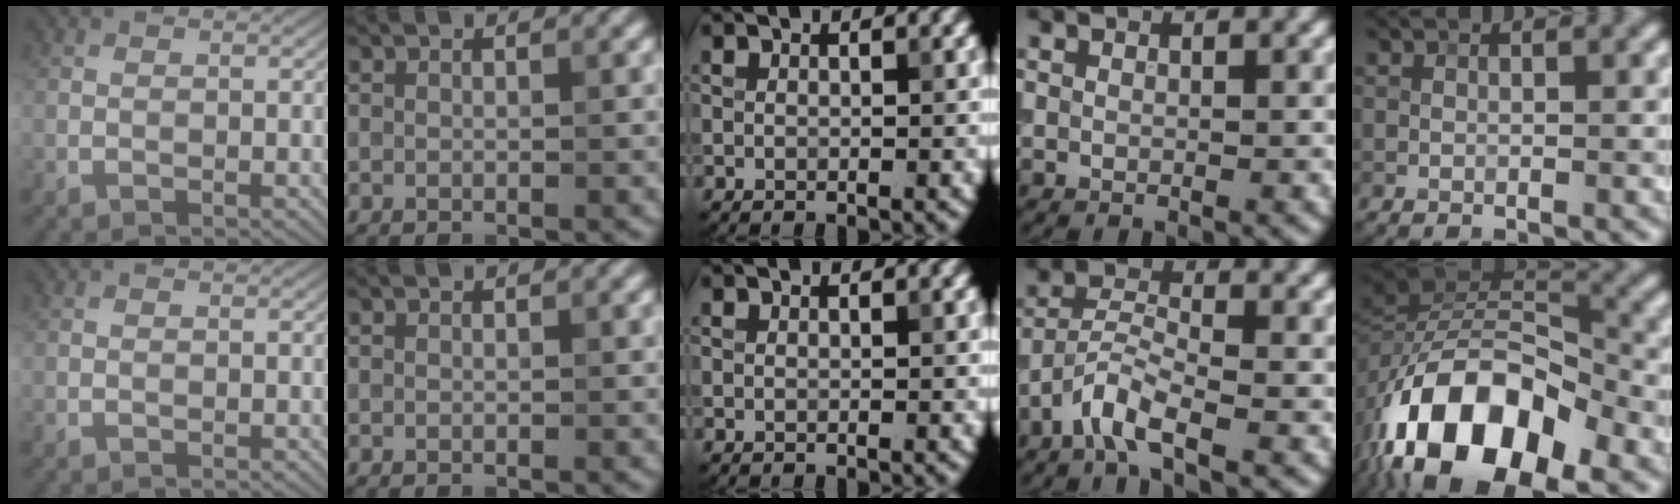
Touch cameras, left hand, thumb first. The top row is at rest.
{"ring": {"total": 3.5, "force": [-2.4, 0.7, 2.4], "torque": [-0.054, 0.006, -0.059]}, "little": {"total": 15.2, "force": [-7.6, 7.8, 10.6], "torque": [-0.194, 0.010, -0.147]}}